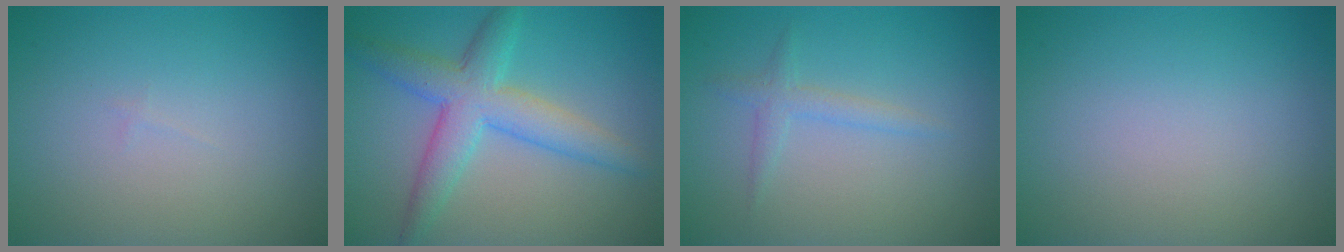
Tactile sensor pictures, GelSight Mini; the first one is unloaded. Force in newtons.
{"total": 5.5, "press": 5.5, "slide": 0.1}
{"total": 1.5, "press": 1.5, "slide": 0.1}
{"total": 0.0}